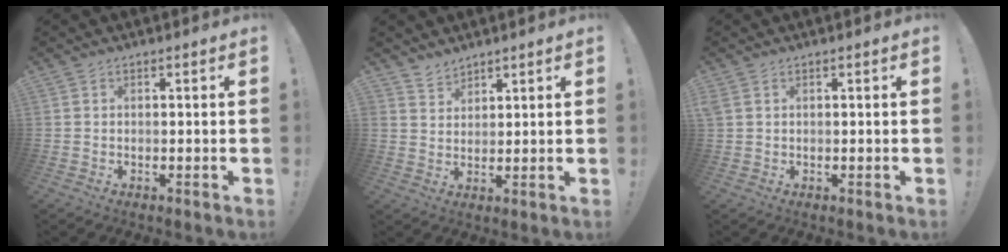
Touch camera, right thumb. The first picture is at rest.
{"total": 3.7, "force": [3.4, 1.5, 0.1], "torque": [0.002, -0.023, 0.063]}
{"total": 1.4, "force": [0.6, 0.9, 0.8], "torque": [-0.016, 0.004, 0.012]}